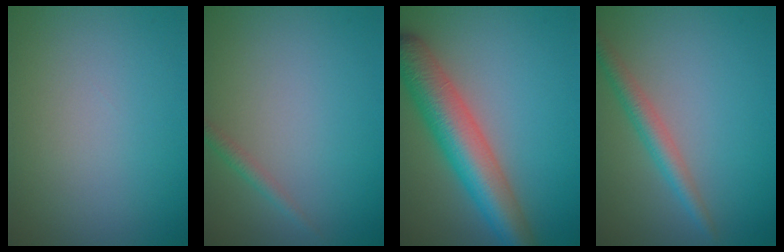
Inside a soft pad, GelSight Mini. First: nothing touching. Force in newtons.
{"total": 1.2, "press": 1.2, "slide": 0.1}
{"total": 7.8, "press": 7.8, "slide": 0.3}
{"total": 2.8, "press": 2.8, "slide": 0.1}